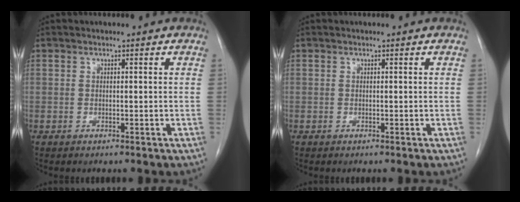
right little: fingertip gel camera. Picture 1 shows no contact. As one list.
[{"total": 0.0}]